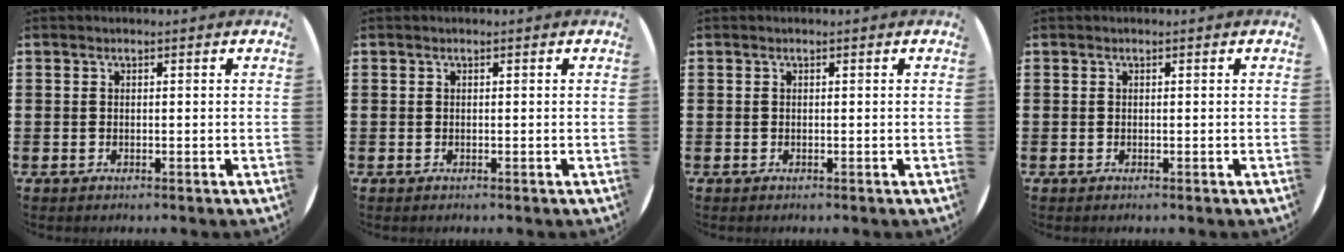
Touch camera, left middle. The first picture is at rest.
{"total": 0.0}
{"total": 0.0}
{"total": 0.0}